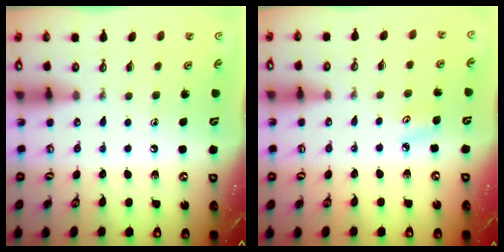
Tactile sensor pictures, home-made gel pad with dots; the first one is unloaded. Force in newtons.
{"total": 4.7, "press": 4.7, "slide": 0.6}